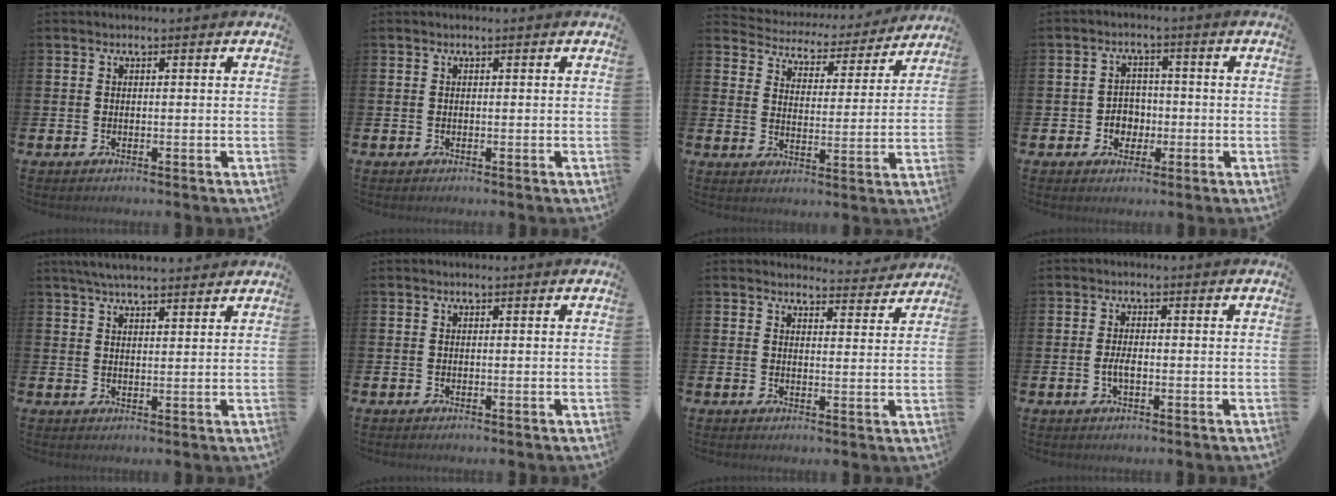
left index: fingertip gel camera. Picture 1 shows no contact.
{"total": 0.0}
{"total": 4.2, "force": [4.0, 1.5, 0.3], "torque": [-0.023, -0.041, 0.060]}
{"total": 3.3, "force": [-0.9, 3.0, 1.1], "torque": [-0.021, 0.001, -0.025]}
{"total": 4.5, "force": [4.2, 0.7, 1.6], "torque": [-0.039, -0.008, 0.076]}
{"total": 0.0}
{"total": 3.5, "force": [3.4, 0.5, 0.0], "torque": [0.009, -0.029, 0.057]}
{"total": 2.1, "force": [-0.5, 0.9, 1.8], "torque": [-0.032, 0.000, -0.009]}